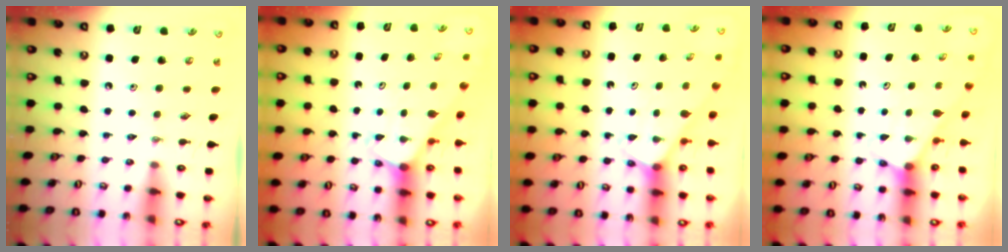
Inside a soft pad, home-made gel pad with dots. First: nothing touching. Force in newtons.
{"total": 1.8, "press": 1.8, "slide": 0.1}
{"total": 2.5, "press": 2.5, "slide": 0.2}
{"total": 2.9, "press": 2.9, "slide": 0.2}